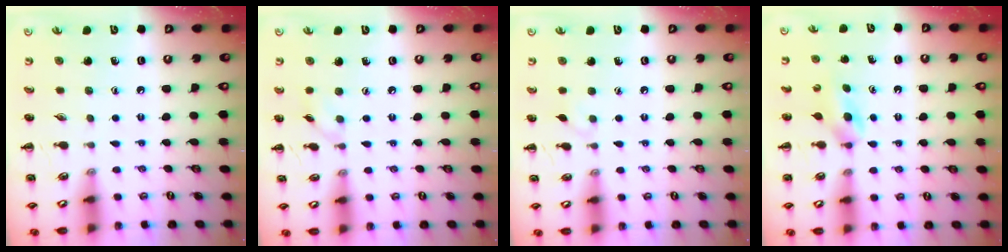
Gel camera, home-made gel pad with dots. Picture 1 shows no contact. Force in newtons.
{"total": 3.4, "press": 3.2, "slide": 1.1}
{"total": 3.8, "press": 3.5, "slide": 1.5}
{"total": 3.7, "press": 3.5, "slide": 1.4}